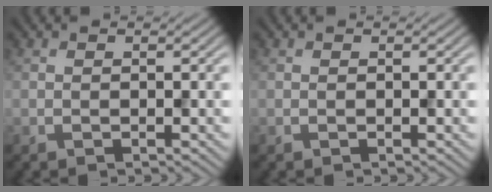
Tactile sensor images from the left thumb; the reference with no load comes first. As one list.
[{"total": 0.0}]